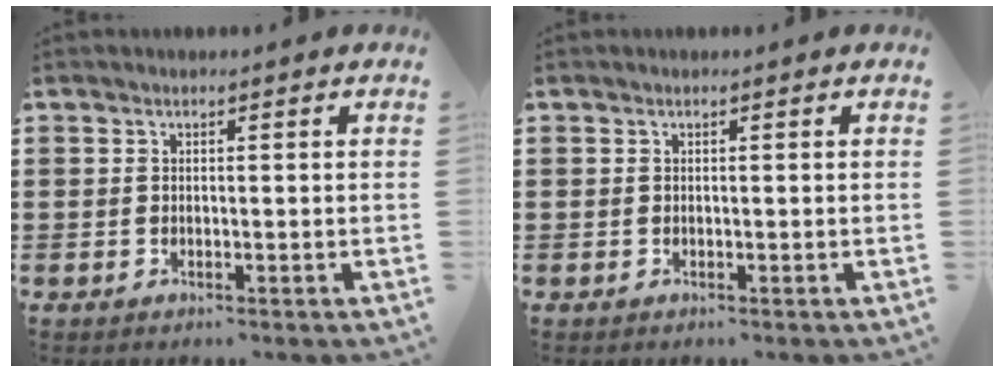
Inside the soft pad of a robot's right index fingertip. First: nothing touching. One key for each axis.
{"total": 0.0}